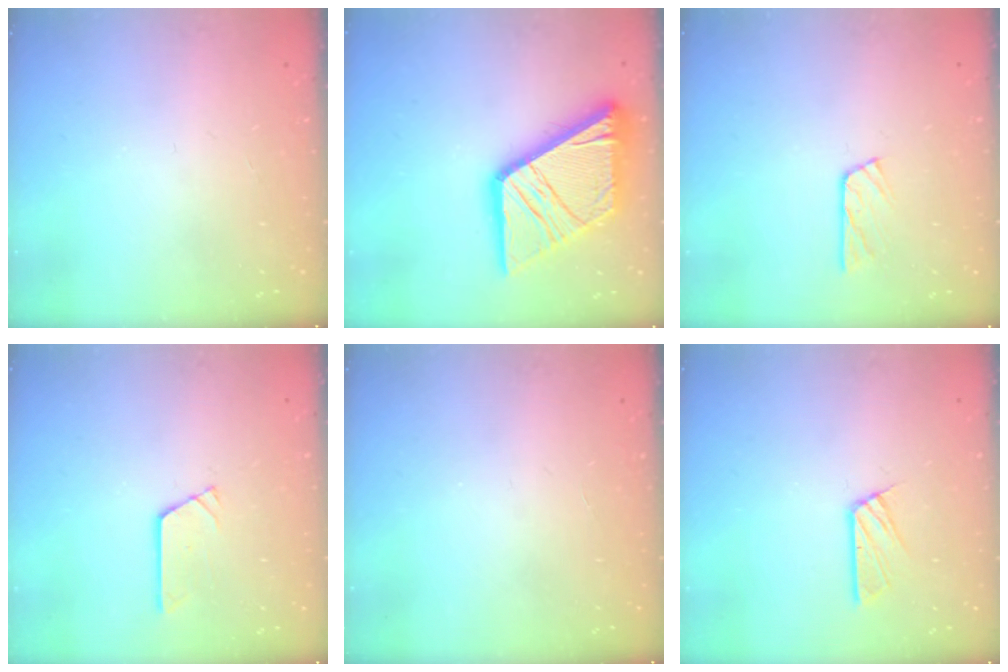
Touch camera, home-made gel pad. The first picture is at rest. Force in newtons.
{"total": 25.0, "press": 24.8, "slide": 2.8}
{"total": 5.1, "press": 5.1, "slide": 0.5}
{"total": 2.4, "press": 2.4, "slide": 0.1}
{"total": 0.0}
{"total": 8.1, "press": 8.1, "slide": 0.5}